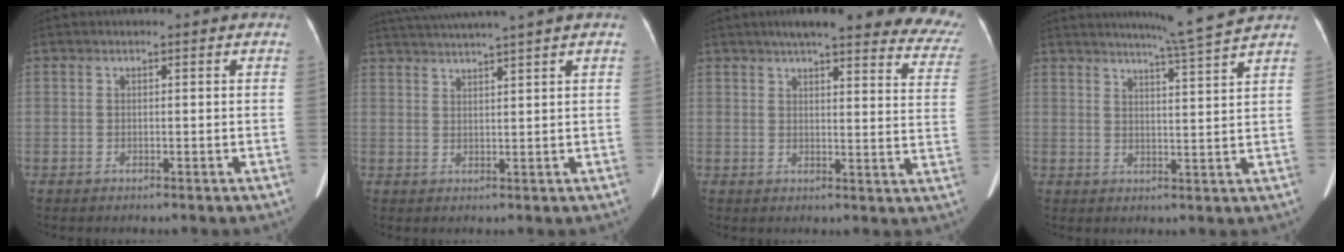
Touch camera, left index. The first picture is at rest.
{"total": 8.3, "force": [7.4, -1.8, 3.4], "torque": [-0.059, 0.021, 0.111]}
{"total": 22.9, "force": [20.1, 3.6, 10.4], "torque": [-0.113, -0.036, 0.215]}
{"total": 7.4, "force": [6.7, -2.2, 2.5], "torque": [-0.045, -0.019, 0.094]}